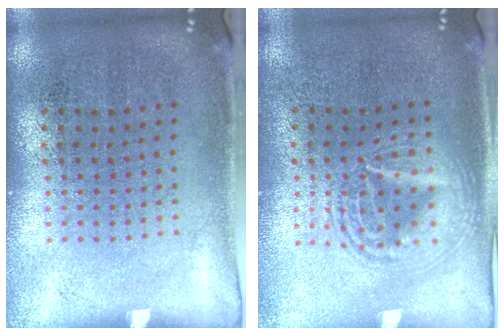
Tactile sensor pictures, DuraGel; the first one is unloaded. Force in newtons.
{"total": 2.9, "press": 2.8, "slide": 0.3}